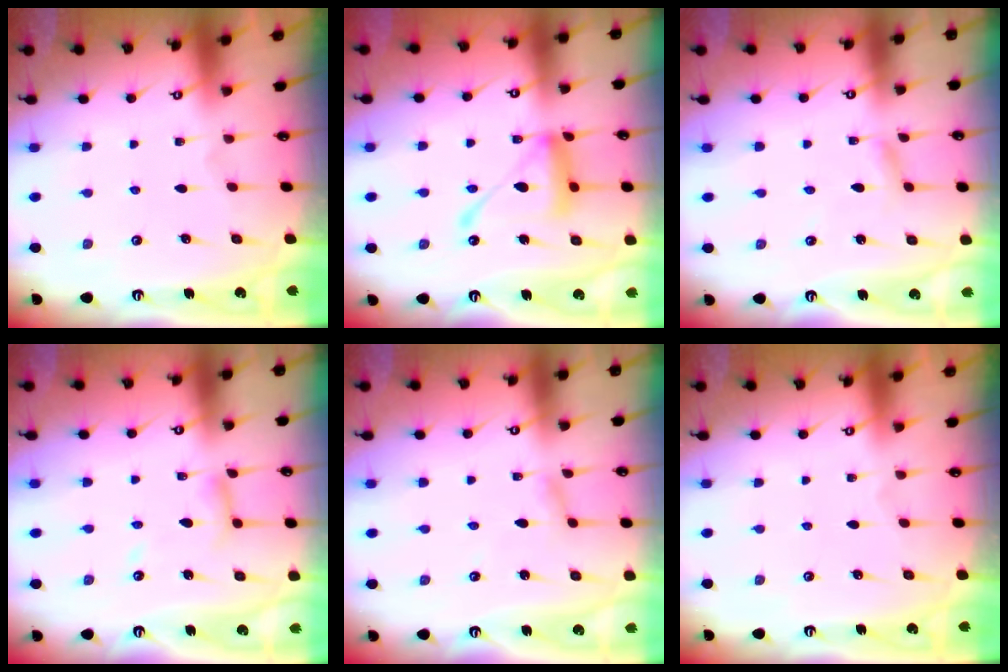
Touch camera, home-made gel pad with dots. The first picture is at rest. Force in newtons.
{"total": 13.9, "press": 13.8, "slide": 1.4}
{"total": 1.9, "press": 1.9, "slide": 0.2}
{"total": 9.0, "press": 8.9, "slide": 0.7}
{"total": 2.5, "press": 2.5, "slide": 0.1}
{"total": 0.0}